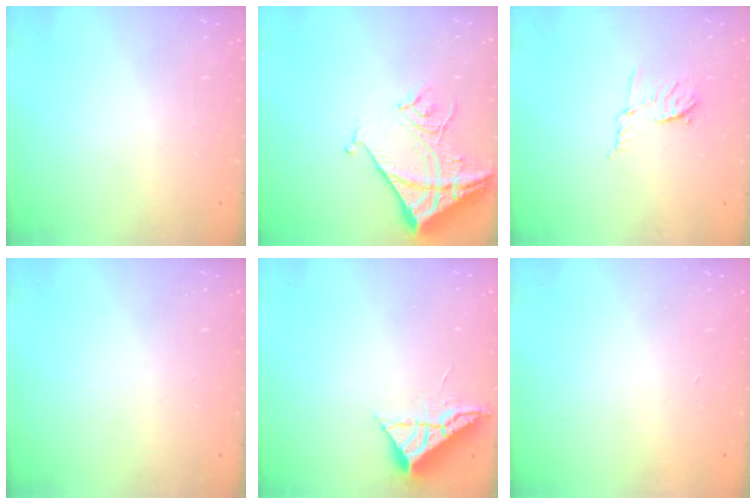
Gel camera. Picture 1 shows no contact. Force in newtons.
{"total": 14.2, "press": 14.2, "slide": 1.2}
{"total": 6.5, "press": 6.4, "slide": 1.0}
{"total": 0.0}
{"total": 6.4, "press": 6.4, "slide": 0.2}
{"total": 1.7, "press": 1.7, "slide": 0.1}